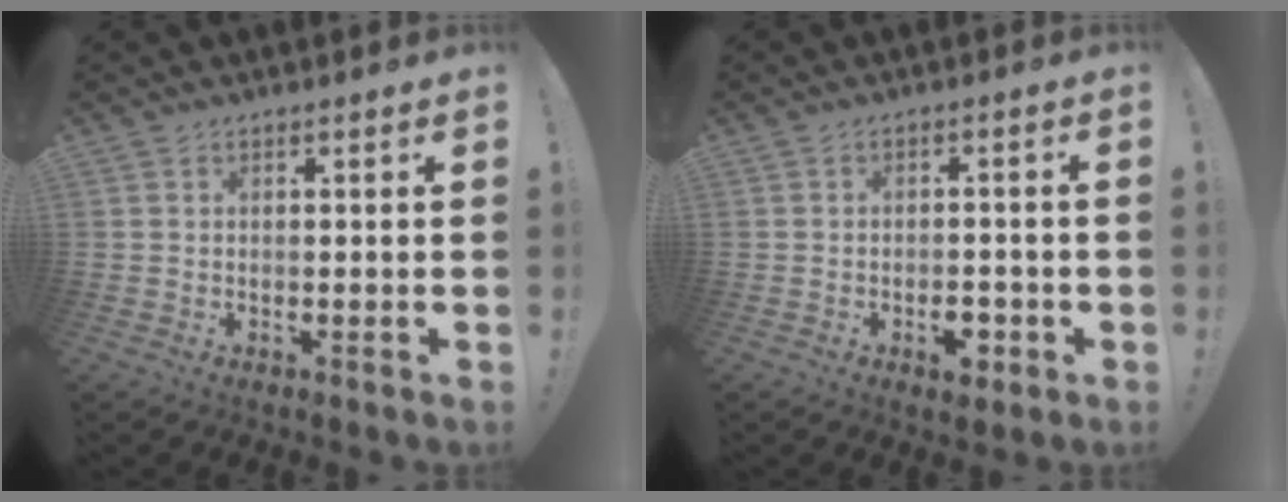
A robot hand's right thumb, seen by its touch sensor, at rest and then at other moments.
{"total": 4.9, "force": [-2.5, 2.7, 3.2], "torque": [-0.043, 0.015, -0.039]}